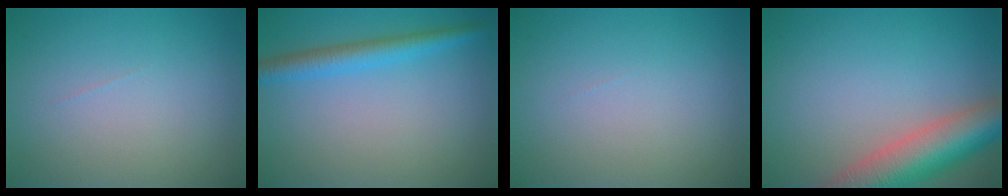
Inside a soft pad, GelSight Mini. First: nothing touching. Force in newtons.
{"total": 3.0, "press": 3.0, "slide": 0.0}
{"total": 0.0}
{"total": 8.9, "press": 8.8, "slide": 0.7}